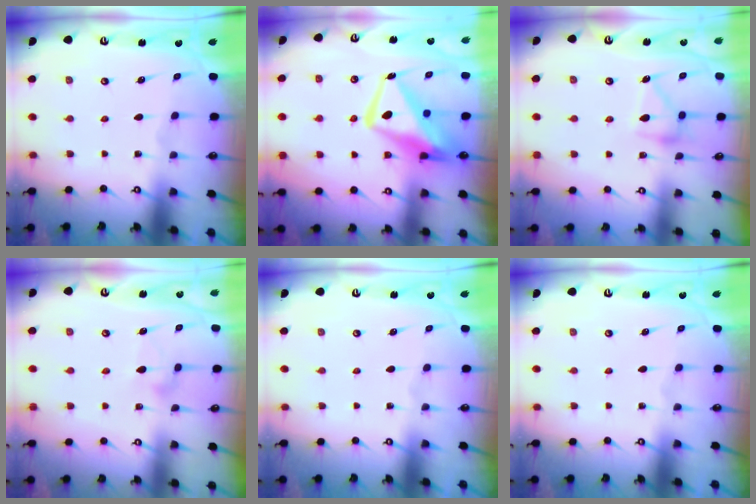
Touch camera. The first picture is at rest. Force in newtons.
{"total": 13.1, "press": 12.9, "slide": 2.0}
{"total": 14.3, "press": 14.2, "slide": 0.8}
{"total": 7.4, "press": 7.4, "slide": 0.4}
{"total": 0.0}
{"total": 0.0}